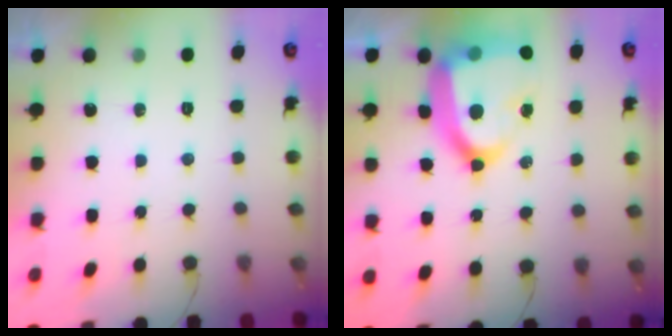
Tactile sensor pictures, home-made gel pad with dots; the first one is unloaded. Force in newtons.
{"total": 20.6, "press": 20.5, "slide": 2.0}